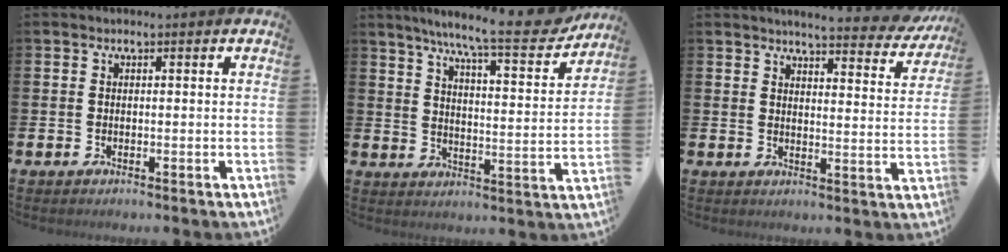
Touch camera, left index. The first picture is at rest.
{"total": 10.0, "force": [8.6, 0.6, 5.1], "torque": [-0.107, -0.053, 0.140]}
{"total": 4.5, "force": [4.3, 0.2, 1.2], "torque": [-0.031, -0.033, 0.069]}